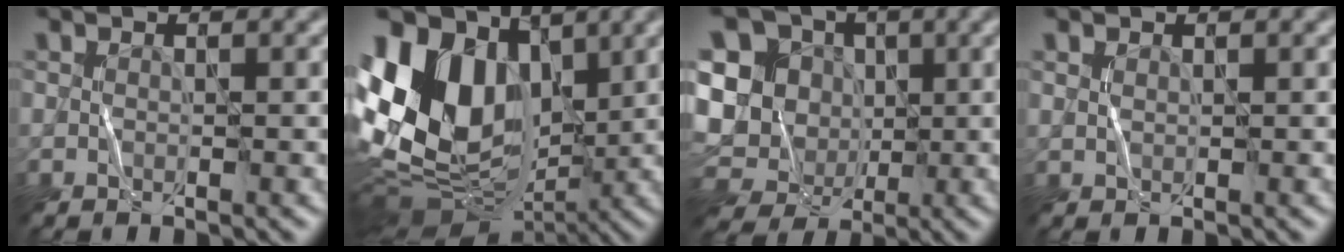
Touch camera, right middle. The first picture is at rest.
{"total": 14.7, "force": [2.7, 10.2, 10.1], "torque": [-0.212, 0.021, 0.030]}
{"total": 13.4, "force": [-0.5, 12.1, 5.8], "torque": [-0.139, 0.001, -0.023]}
{"total": 0.6, "force": [0.5, 0.3, 0.2], "torque": [-0.005, -0.001, 0.012]}